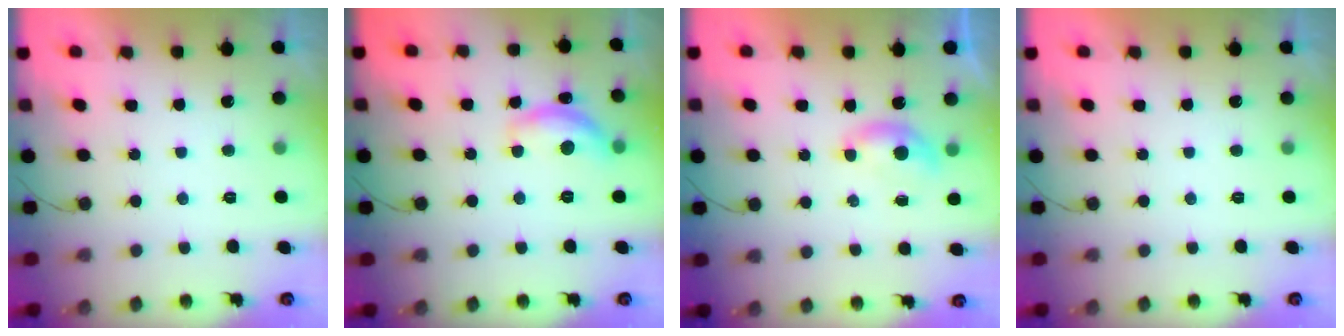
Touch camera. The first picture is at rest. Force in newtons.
{"total": 12.0, "press": 11.9, "slide": 0.6}
{"total": 4.7, "press": 4.7, "slide": 0.6}
{"total": 0.0}